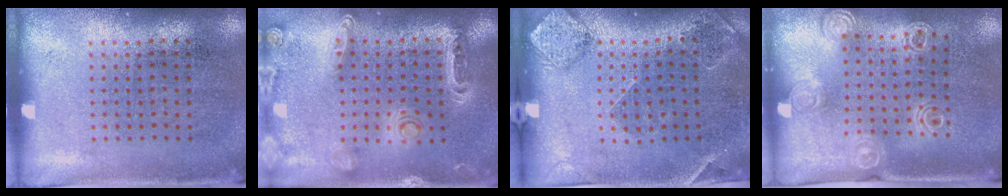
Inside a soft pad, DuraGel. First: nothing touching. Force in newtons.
{"total": 1.4, "press": 1.3, "slide": 0.3}
{"total": 1.6, "press": 1.5, "slide": 0.3}
{"total": 1.4, "press": 1.4, "slide": 0.1}